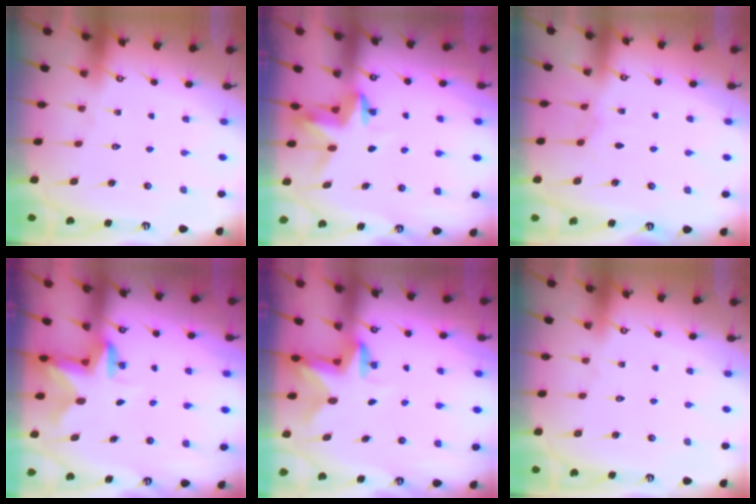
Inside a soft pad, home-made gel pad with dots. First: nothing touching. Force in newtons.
{"total": 3.9, "press": 3.9, "slide": 0.3}
{"total": 3.6, "press": 3.5, "slide": 0.5}
{"total": 2.4, "press": 2.4, "slide": 0.4}
{"total": 2.7, "press": 2.6, "slide": 0.5}
{"total": 0.0}